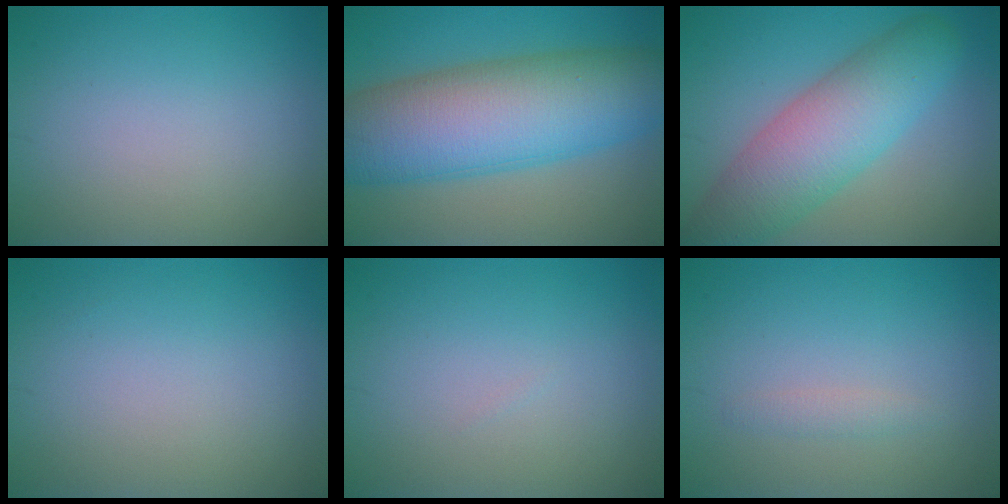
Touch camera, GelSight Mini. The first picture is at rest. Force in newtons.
{"total": 13.0, "press": 13.0, "slide": 0.1}
{"total": 8.0, "press": 8.0, "slide": 0.2}
{"total": 0.0}
{"total": 0.0}
{"total": 0.9, "press": 0.9, "slide": 0.1}